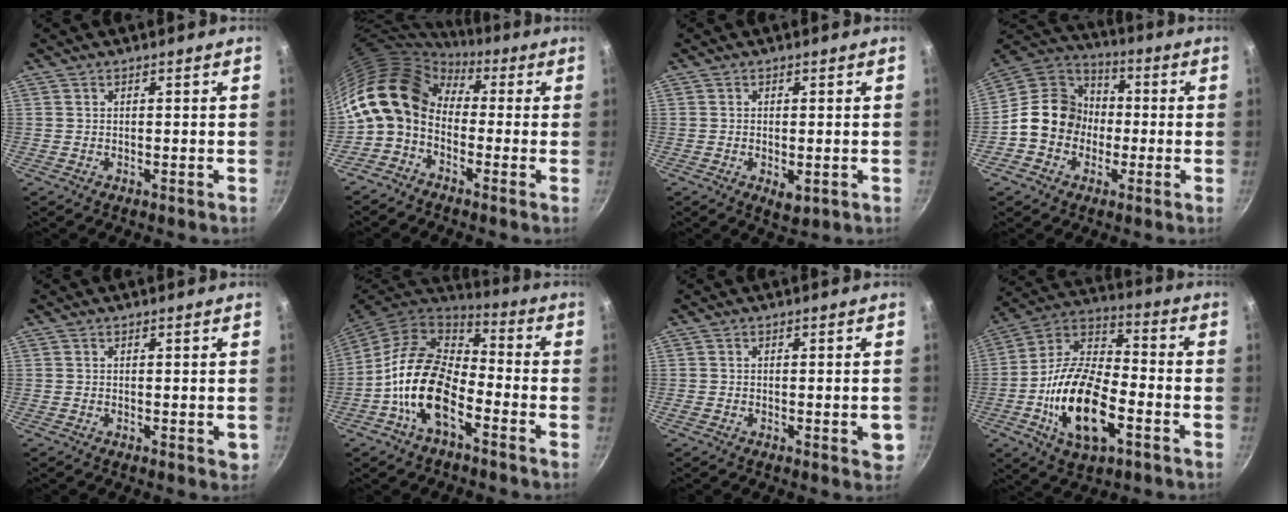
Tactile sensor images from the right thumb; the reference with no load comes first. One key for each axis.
{"total": 12.9, "fx": 0.1, "fy": 9.4, "fz": 8.9, "tx": -0.149, "ty": 0.033, "tz": -0.022}
{"total": 3.1, "fx": -0.7, "fy": 1.6, "fz": 2.6, "tx": -0.041, "ty": -0.011, "tz": -0.008}
{"total": 13.6, "fx": -2.1, "fy": 11.8, "fz": 6.5, "tx": -0.067, "ty": 0.045, "tz": -0.056}
{"total": 1.4, "fx": 0.0, "fy": 0.6, "fz": 1.3, "tx": -0.011, "ty": -0.002, "tz": -0.001}
{"total": 15.9, "fx": -5.4, "fy": 8.9, "fz": 12.0, "tx": -0.206, "ty": 0.045, "tz": -0.119}
{"total": 3.4, "fx": -0.8, "fy": 1.3, "fz": 3.1, "tx": -0.031, "ty": -0.003, "tz": -0.012}
{"total": 19.9, "fx": -6.1, "fy": 10.0, "fz": 16.1, "tx": -0.292, "ty": 0.034, "tz": -0.123}